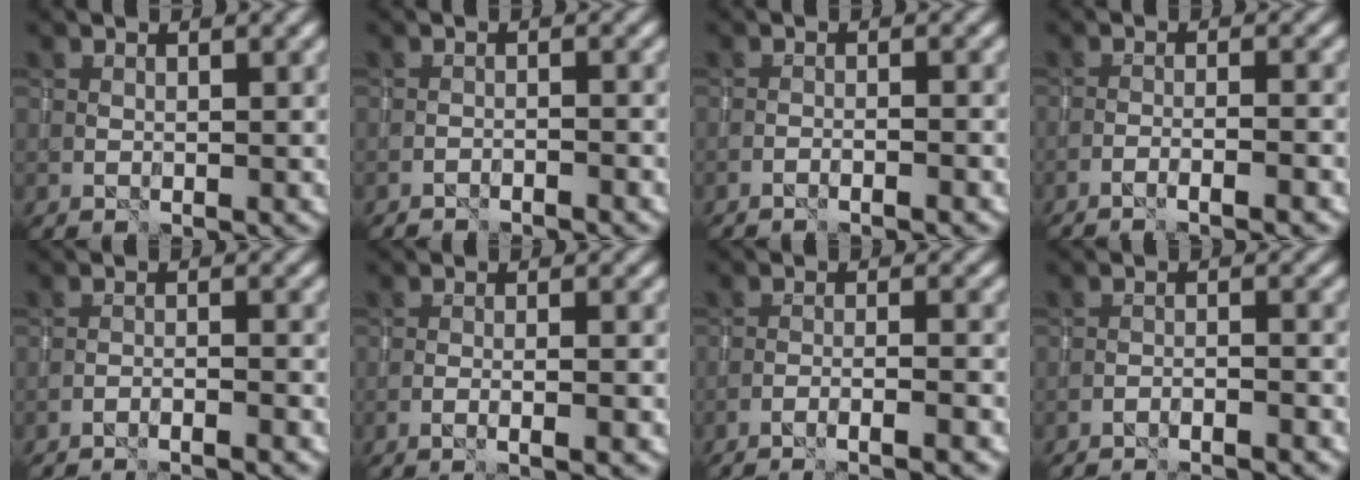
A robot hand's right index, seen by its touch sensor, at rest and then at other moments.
{"total": 1.7, "force": [-1.6, 0.1, 0.5], "torque": [-0.011, 0.008, -0.029]}
{"total": 2.1, "force": [-1.7, 0.3, 1.2], "torque": [-0.022, 0.010, -0.033]}
{"total": 3.8, "force": [-2.9, 0.5, 2.5], "torque": [-0.037, 0.006, -0.056]}
{"total": 3.0, "force": [-2.7, 0.4, 1.2], "torque": [-0.016, 0.005, -0.046]}
{"total": 3.0, "force": [-1.5, 0.6, 2.5], "torque": [-0.032, 0.014, -0.032]}
{"total": 4.7, "force": [-3.6, 0.6, 2.9], "torque": [-0.041, 0.006, -0.065]}
{"total": 3.5, "force": [-3.2, 0.5, 1.2], "torque": [-0.015, 0.008, -0.049]}